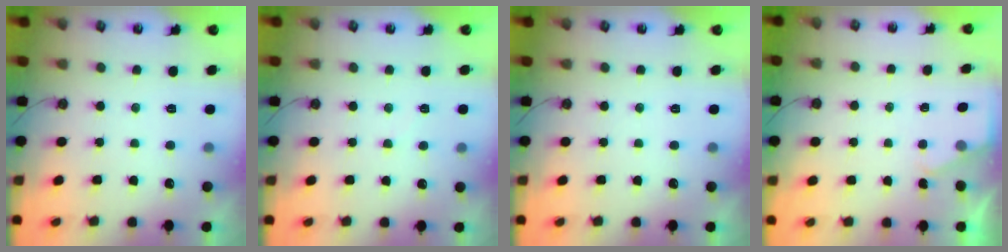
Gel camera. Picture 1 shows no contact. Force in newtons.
{"total": 4.1, "press": 4.0, "slide": 0.6}
{"total": 0.0}
{"total": 2.0, "press": 2.0, "slide": 0.3}